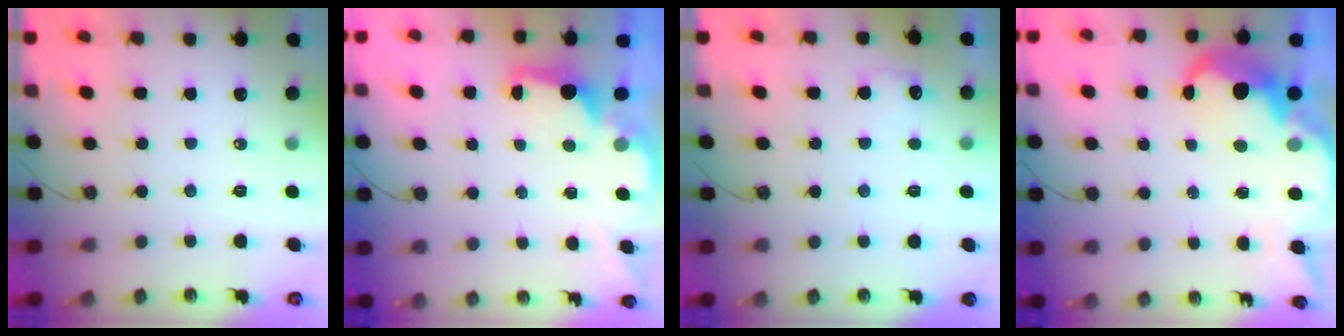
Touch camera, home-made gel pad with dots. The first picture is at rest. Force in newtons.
{"total": 1.8, "press": 1.7, "slide": 0.7}
{"total": 6.5, "press": 6.4, "slide": 0.8}
{"total": 7.8, "press": 7.8, "slide": 0.6}